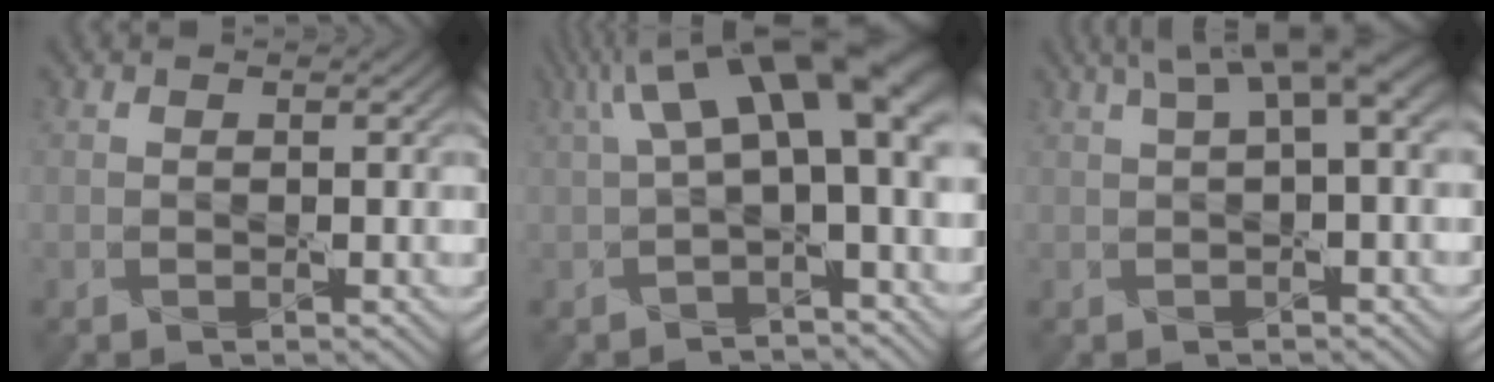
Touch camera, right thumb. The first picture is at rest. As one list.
[{"total": 12.7, "force": [3.1, 4.8, 11.3], "torque": [-0.177, 0.012, 0.056]}, {"total": 6.5, "force": [2.5, 1.5, 5.8], "torque": [-0.089, 0.025, 0.044]}]